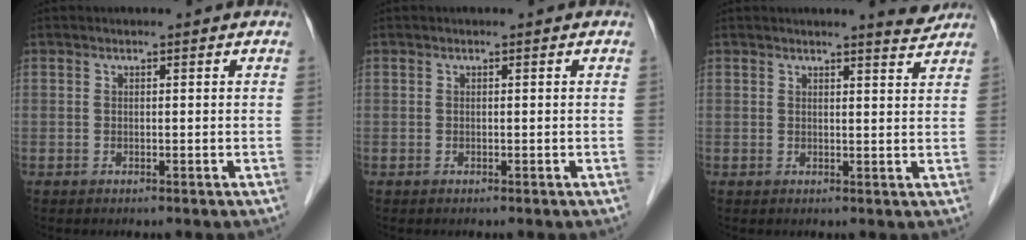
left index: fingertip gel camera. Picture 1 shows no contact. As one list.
[{"total": 0.0}, {"total": 3.0, "force": [2.9, -0.2, 0.6], "torque": [-0.013, -0.017, 0.030]}]